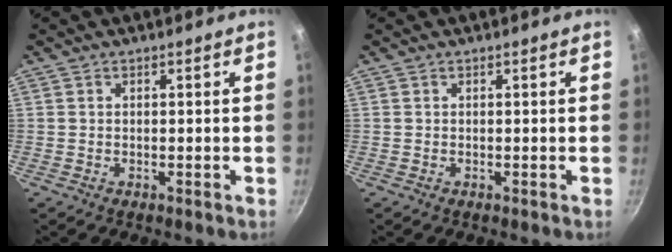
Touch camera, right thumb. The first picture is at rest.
{"total": 0.0}